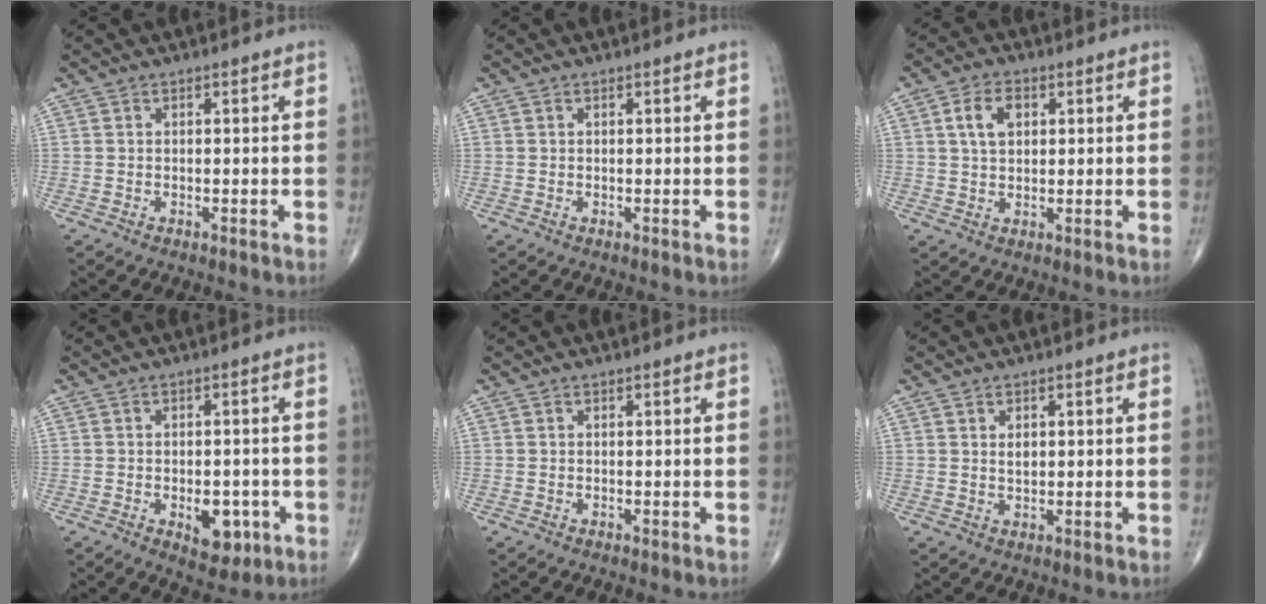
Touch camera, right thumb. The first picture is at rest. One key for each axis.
{"total": 0.0}
{"total": 5.5, "fx": 1.6, "fy": 3.6, "fz": 3.8, "tx": -0.063, "ty": 0.003, "tz": 0.028}
{"total": 6.8, "fx": -2.1, "fy": 3.9, "fz": 5.1, "tx": -0.044, "ty": 0.006, "tz": -0.018}
{"total": 0.0}
{"total": 1.8, "fx": 0.6, "fy": 1.1, "fz": 1.3, "tx": -0.020, "ty": -0.005, "tz": 0.012}